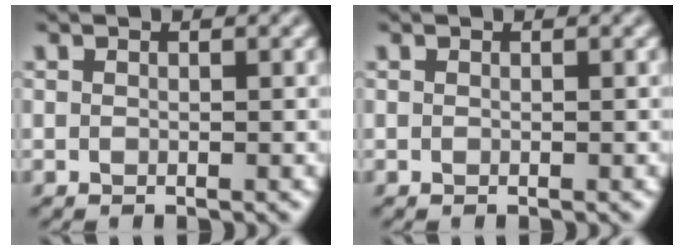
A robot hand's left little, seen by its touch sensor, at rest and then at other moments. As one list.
[{"total": 0.0}]